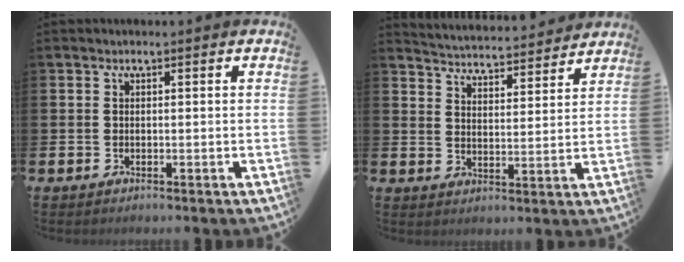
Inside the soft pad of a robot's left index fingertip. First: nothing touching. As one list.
[{"total": 4.7, "force": [4.7, 0.4, 0.0], "torque": [-0.020, -0.043, 0.080]}]